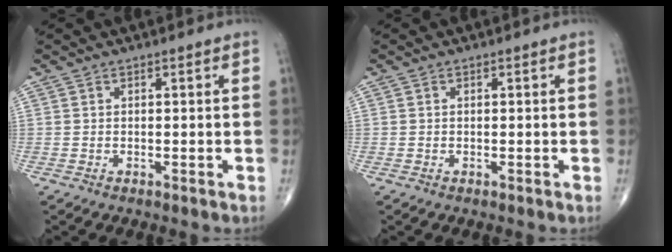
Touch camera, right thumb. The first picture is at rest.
{"total": 0.0}